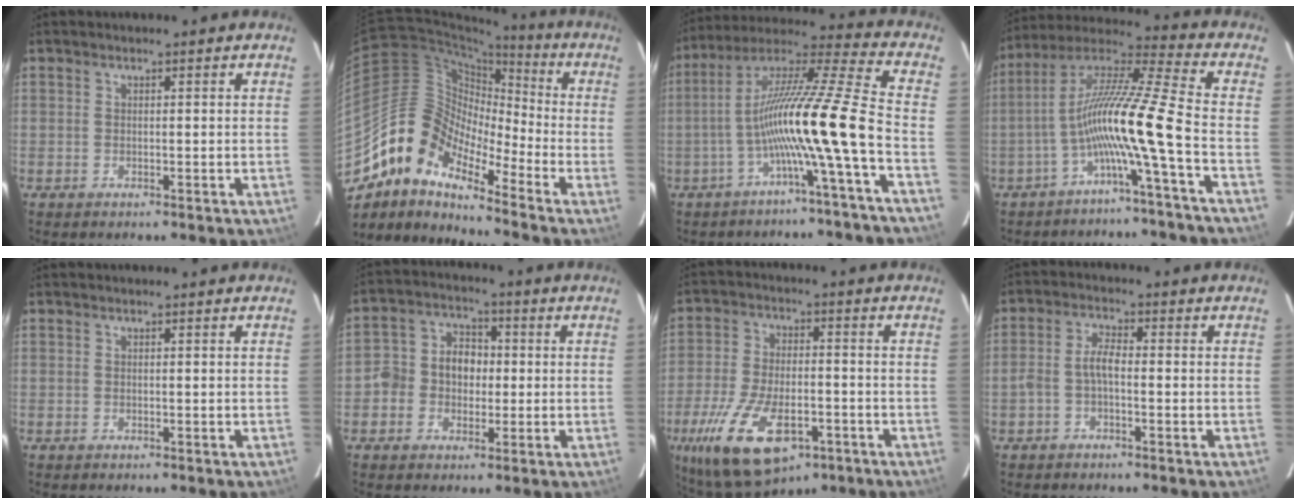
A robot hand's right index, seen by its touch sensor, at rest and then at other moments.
{"total": 13.0, "force": [-9.5, 5.6, 6.8], "torque": [-0.107, 0.013, -0.204]}
{"total": 15.9, "force": [-5.9, -1.5, 14.6], "torque": [-0.247, -0.004, -0.112]}
{"total": 13.4, "force": [-5.3, -1.3, 12.2], "torque": [-0.221, 0.008, -0.105]}
{"total": 0.0}
{"total": 7.5, "force": [-1.1, 6.6, 3.3], "torque": [-0.067, 0.023, -0.023]}
{"total": 18.0, "force": [-8.8, 8.4, 13.3], "torque": [-0.287, -0.041, -0.146]}
{"total": 3.5, "force": [-1.2, 1.2, 3.0], "torque": [-0.072, 0.013, -0.026]}